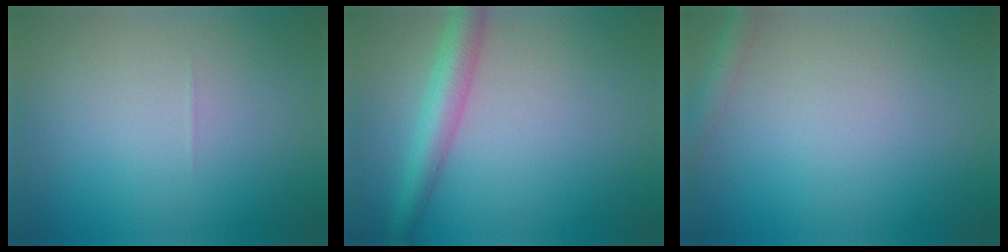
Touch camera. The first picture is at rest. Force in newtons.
{"total": 4.1, "press": 4.1, "slide": 0.0}
{"total": 2.0, "press": 2.0, "slide": 0.1}